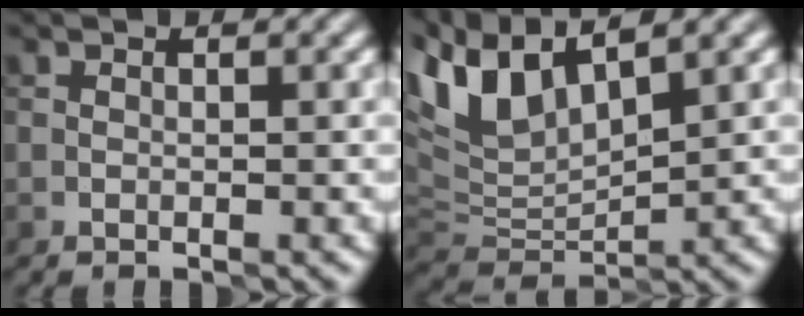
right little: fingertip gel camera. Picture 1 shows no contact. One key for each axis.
{"total": 7.2, "fx": 4.8, "fy": 2.8, "fz": 4.7, "tx": -0.111, "ty": 0.014, "tz": 0.089}